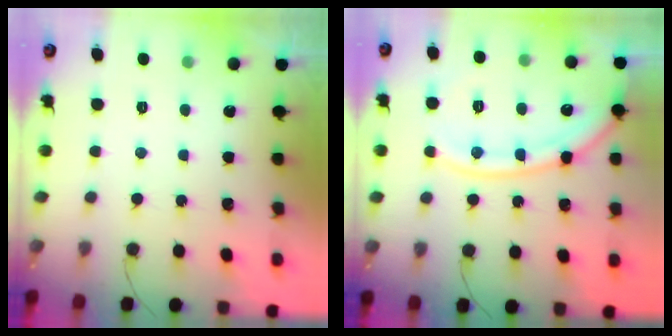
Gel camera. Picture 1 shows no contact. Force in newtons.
{"total": 14.5, "press": 14.4, "slide": 1.6}